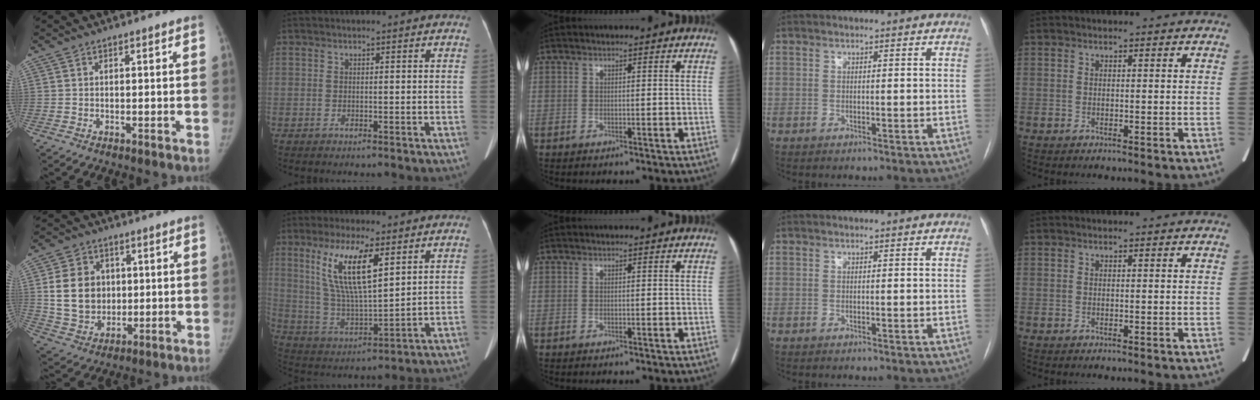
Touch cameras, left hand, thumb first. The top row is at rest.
{"thumb": {"total": 12.9, "force": [1.8, 10.8, 6.9], "torque": [-0.088, -0.004, 0.044]}, "index": {"total": 12.2, "force": [5.3, 2.5, 10.7], "torque": [-0.223, 0.001, 0.105]}}